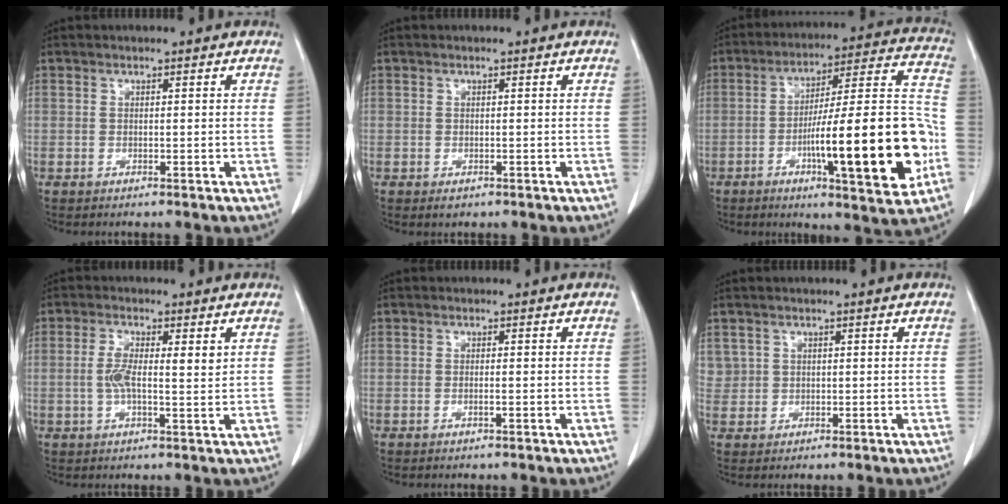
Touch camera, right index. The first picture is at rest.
{"total": 1.0, "force": [-0.5, 0.7, 0.5], "torque": [-0.006, 0.001, -0.003]}
{"total": 22.4, "force": [-6.4, 2.5, 21.3], "torque": [-0.287, 0.015, -0.090]}
{"total": 5.3, "force": [0.9, 1.4, 5.0], "torque": [-0.098, 0.006, 0.015]}
{"total": 0.6, "force": [-0.2, 0.0, 0.6], "torque": [-0.013, 0.000, -0.003]}
{"total": 2.3, "force": [1.0, 2.0, 0.0], "torque": [0.017, 0.006, 0.015]}